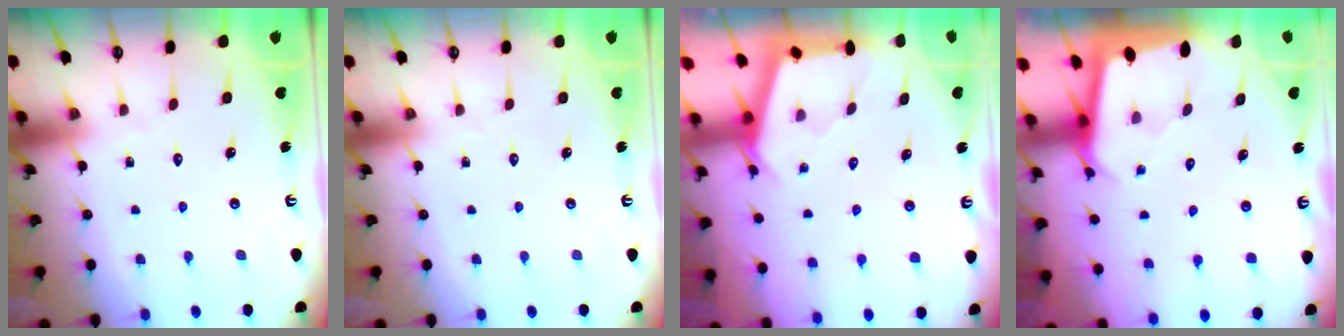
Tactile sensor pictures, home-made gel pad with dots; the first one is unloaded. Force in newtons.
{"total": 0.0}
{"total": 2.7, "press": 2.6, "slide": 0.3}
{"total": 2.4, "press": 2.4, "slide": 0.2}